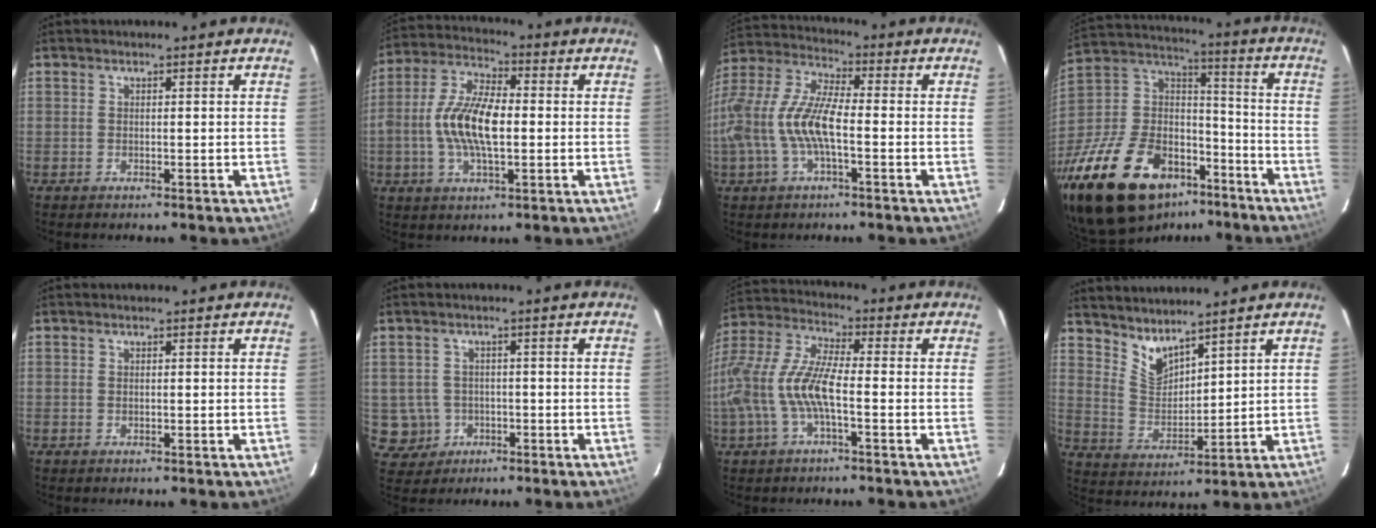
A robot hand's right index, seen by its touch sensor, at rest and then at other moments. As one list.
[{"total": 12.5, "force": [-1.1, 5.2, 11.3], "torque": [-0.232, 0.009, -0.026]}, {"total": 15.5, "force": [-3.0, 5.3, 14.3], "torque": [-0.293, 0.002, -0.062]}, {"total": 31.4, "force": [-19.8, 16.3, 18.2], "torque": [-0.384, 0.000, -0.318]}, {"total": 0.5, "force": [0.1, 0.4, 0.3], "torque": [-0.005, -0.001, 0.003]}, {"total": 5.4, "force": [-1.2, 5.3, 0.6], "torque": [-0.024, 0.014, -0.007]}, {"total": 14.6, "force": [-3.2, 4.2, 13.6], "torque": [-0.282, 0.000, -0.066]}, {"total": 7.0, "force": [6.0, 2.0, 2.8], "torque": [-0.052, -0.008, 0.125]}]